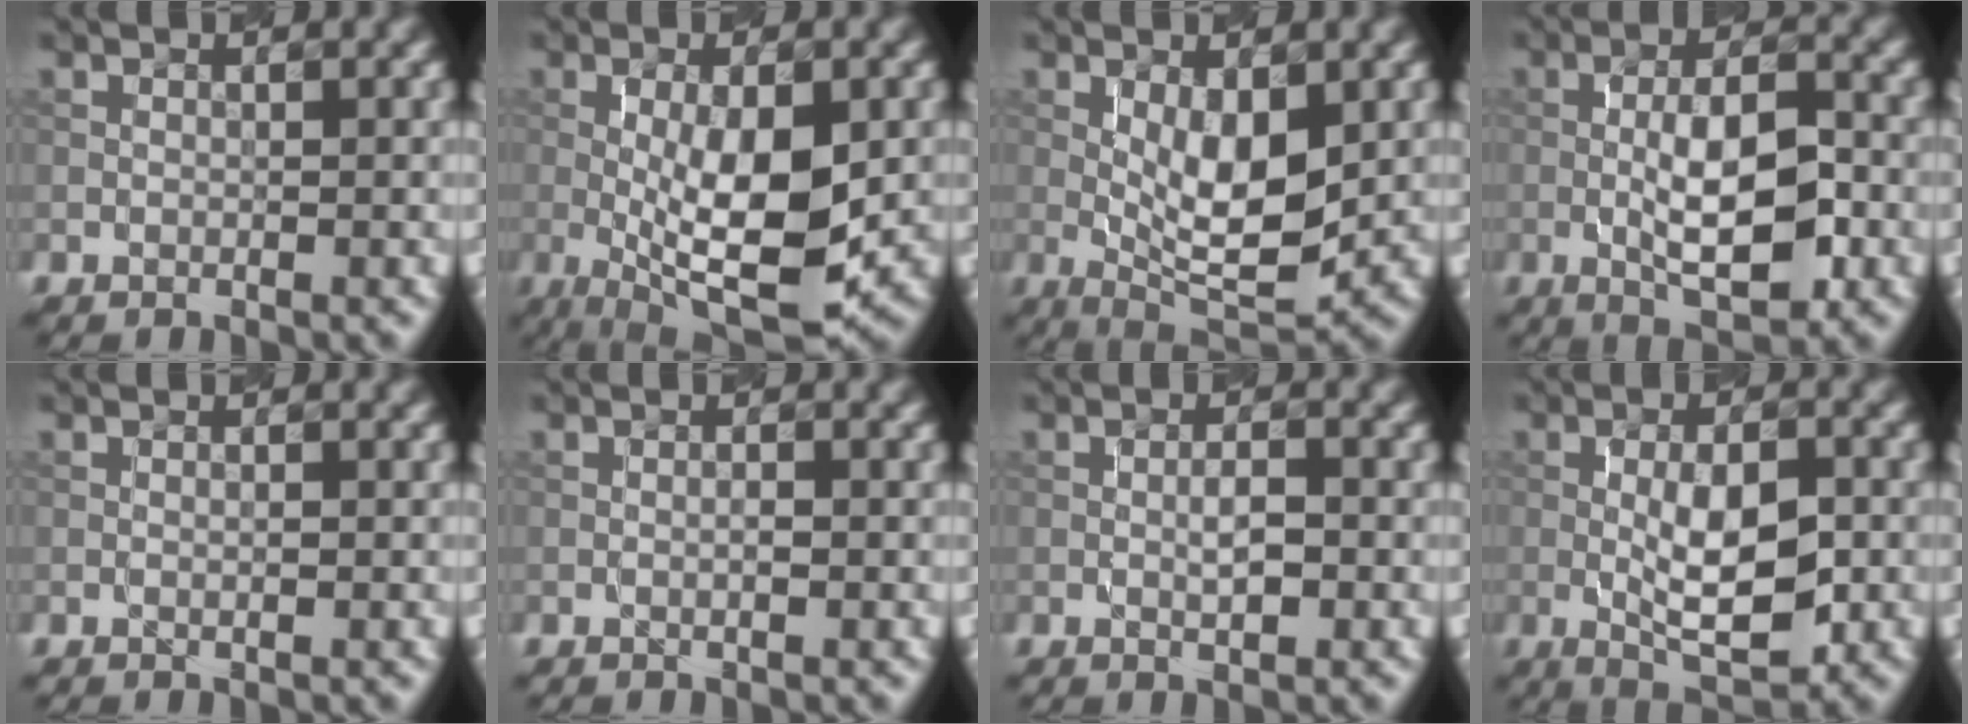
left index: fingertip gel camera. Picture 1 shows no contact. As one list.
[{"total": 9.3, "force": [-1.2, 2.9, 8.8], "torque": [-0.152, -0.011, -0.017]}, {"total": 6.3, "force": [0.3, 2.3, 5.9], "torque": [-0.100, -0.010, 0.010]}, {"total": 7.1, "force": [-1.3, 2.6, 6.5], "torque": [-0.110, 0.004, -0.024]}, {"total": 0.5, "force": [0.0, 0.1, 0.5], "torque": [-0.009, -0.002, 0.000]}, {"total": 0.9, "force": [-0.1, 0.2, 0.8], "torque": [-0.009, -0.007, 0.000]}, {"total": 1.9, "force": [-0.2, 0.6, 1.8], "torque": [-0.035, 0.001, -0.004]}, {"total": 6.4, "force": [-0.7, 2.3, 5.9], "torque": [-0.102, -0.003, -0.011]}]